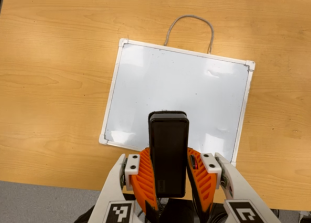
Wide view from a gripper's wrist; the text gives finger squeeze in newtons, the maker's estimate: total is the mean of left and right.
{"total": 7.7, "left": 6.0, "right": 9.4}